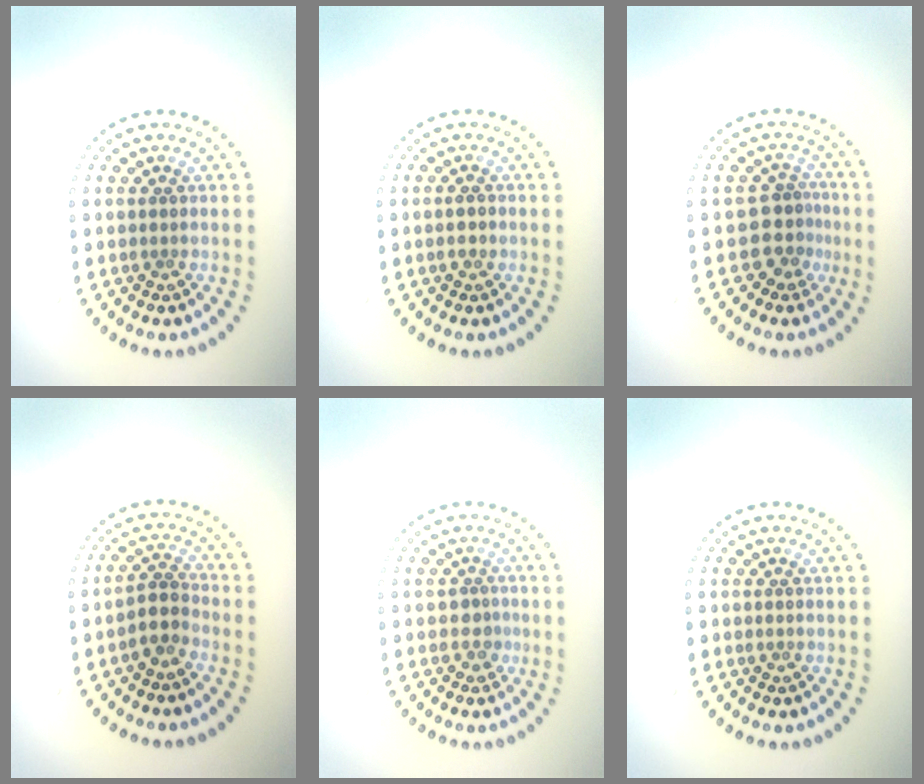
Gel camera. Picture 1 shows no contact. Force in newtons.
{"total": 1.0, "press": 1.0, "slide": 0.2}
{"total": 2.8, "press": 2.2, "slide": 1.8}
{"total": 2.2, "press": 1.7, "slide": 1.4}
{"total": 1.3, "press": 1.0, "slide": 0.9}
{"total": 0.0}